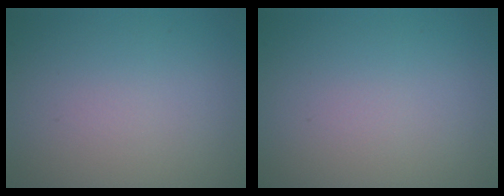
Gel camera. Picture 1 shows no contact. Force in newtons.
{"total": 0.0}